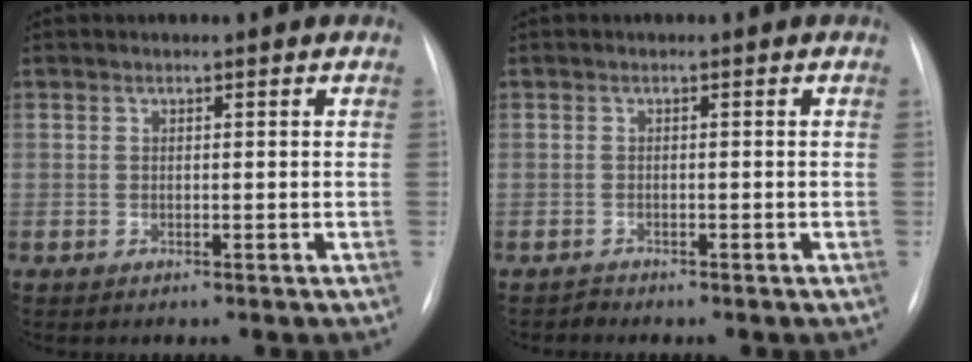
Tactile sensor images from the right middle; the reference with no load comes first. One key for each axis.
{"total": 0.7, "fx": -0.6, "fy": 0.0, "fz": -0.2, "tx": 0.003, "ty": -0.005, "tz": -0.012}